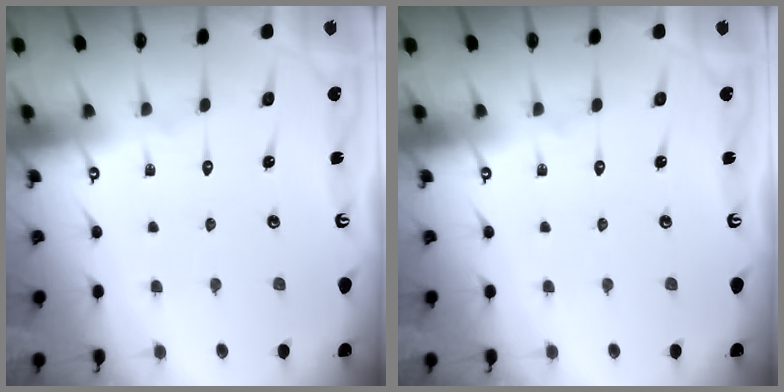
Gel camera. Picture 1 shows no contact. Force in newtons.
{"total": 0.0}